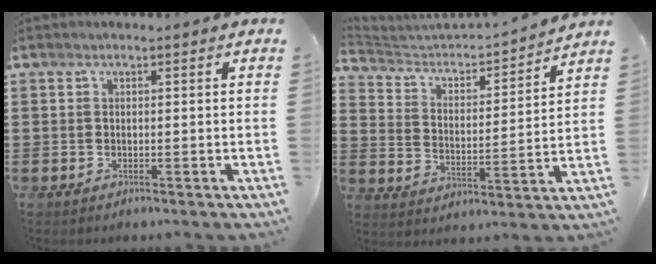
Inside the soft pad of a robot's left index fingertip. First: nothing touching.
{"total": 3.4, "force": [3.3, 0.5, 0.6], "torque": [-0.037, -0.037, 0.048]}